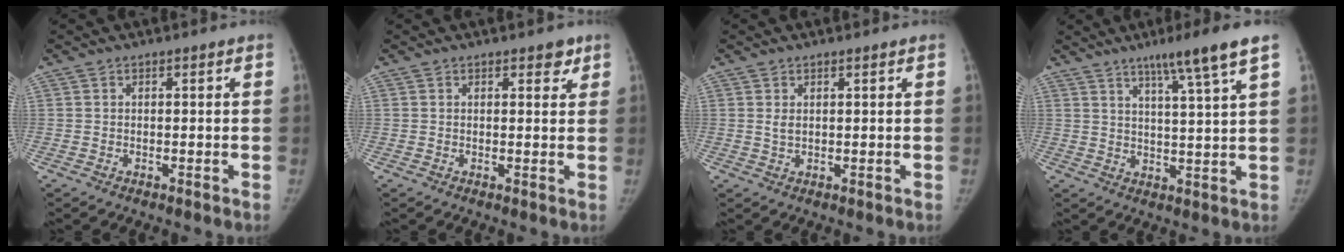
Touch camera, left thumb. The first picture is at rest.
{"total": 2.3, "force": [1.5, 1.2, 1.2], "torque": [0.003, -0.007, 0.016]}
{"total": 1.5, "force": [0.9, 0.7, 1.0], "torque": [-0.017, -0.005, 0.020]}
{"total": 9.4, "force": [5.9, -0.6, 7.2], "torque": [-0.115, -0.028, 0.093]}